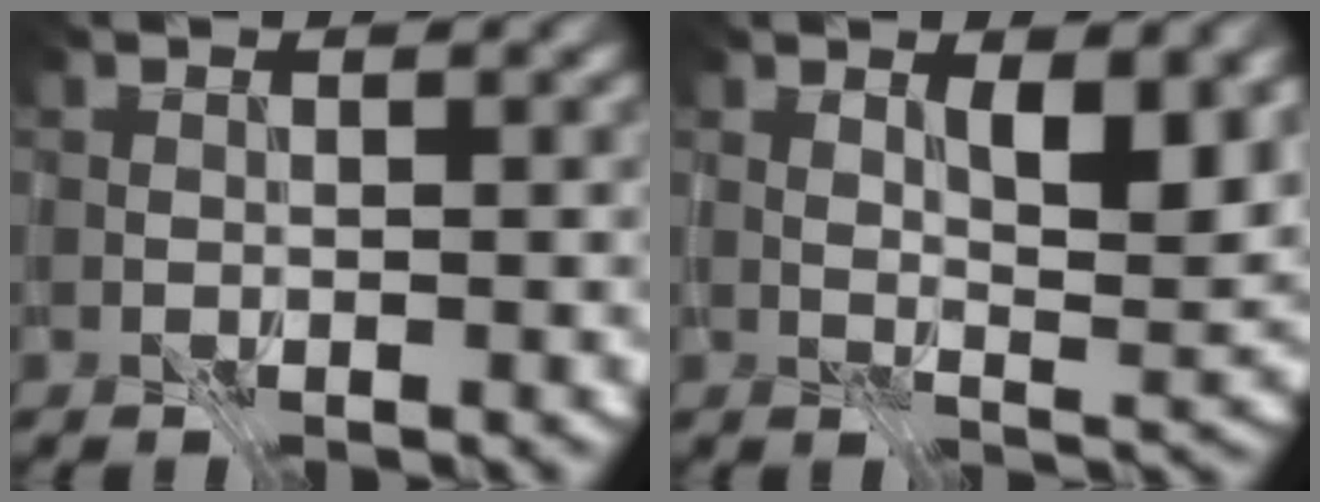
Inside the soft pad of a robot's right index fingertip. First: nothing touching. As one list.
[{"total": 4.1, "force": [1.9, 1.1, 3.4], "torque": [-0.059, -0.006, 0.035]}]